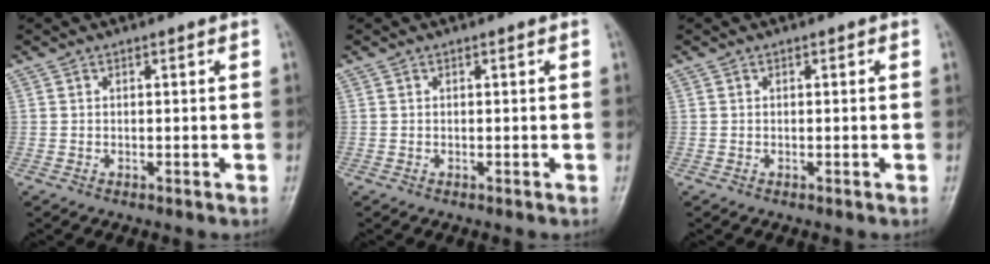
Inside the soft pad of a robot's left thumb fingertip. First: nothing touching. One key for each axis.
{"total": 0.0}
{"total": 0.0}